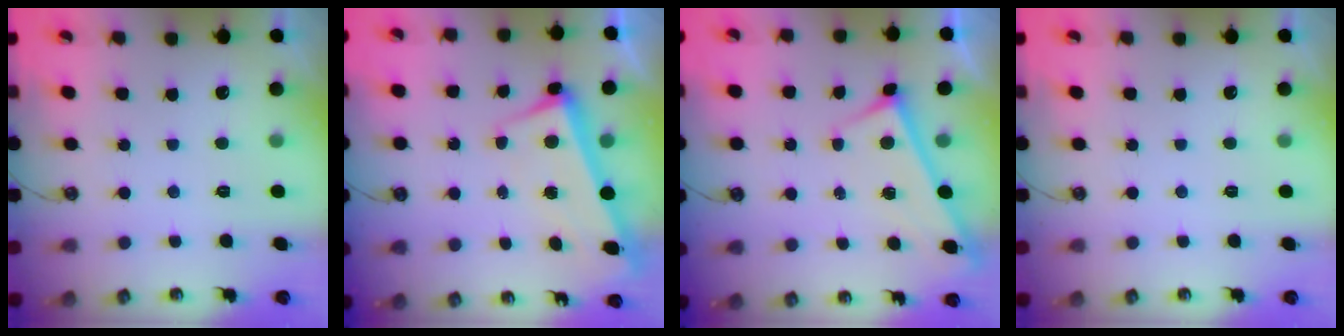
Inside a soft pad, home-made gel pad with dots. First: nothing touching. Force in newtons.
{"total": 1.9, "press": 1.6, "slide": 0.9}
{"total": 3.2, "press": 3.2, "slide": 0.4}
{"total": 0.0}